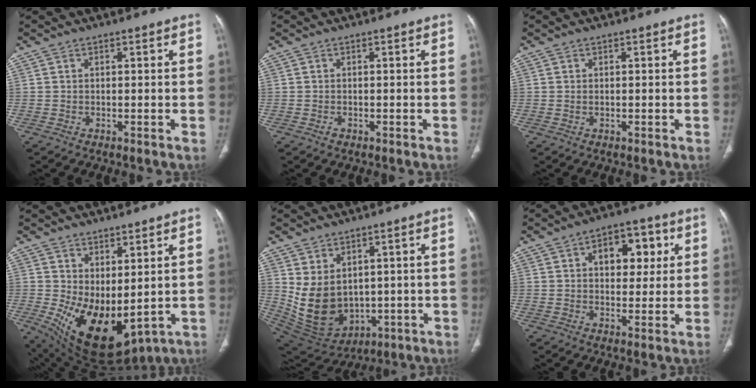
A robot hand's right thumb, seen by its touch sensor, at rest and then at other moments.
{"total": 0.5, "force": [-0.3, 0.4, 0.2], "torque": [-0.001, 0.002, -0.004]}
{"total": 0.0}
{"total": 13.8, "force": [0.1, 7.2, 11.8], "torque": [-0.196, -0.023, 0.037]}
{"total": 12.3, "force": [1.2, 9.1, 8.2], "torque": [-0.133, -0.015, 0.066]}
{"total": 10.5, "force": [3.1, 6.6, 7.6], "torque": [-0.061, 0.005, 0.041]}